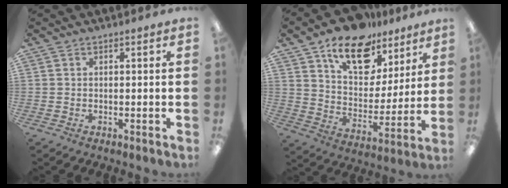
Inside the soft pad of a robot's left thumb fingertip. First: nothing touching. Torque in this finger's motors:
{"motor_torque": [0.58, 0.75, 1.40, -1.38, 0.15]}